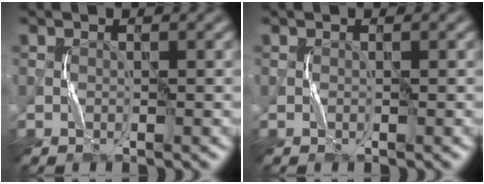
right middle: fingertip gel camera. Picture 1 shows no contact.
{"total": 0.0}